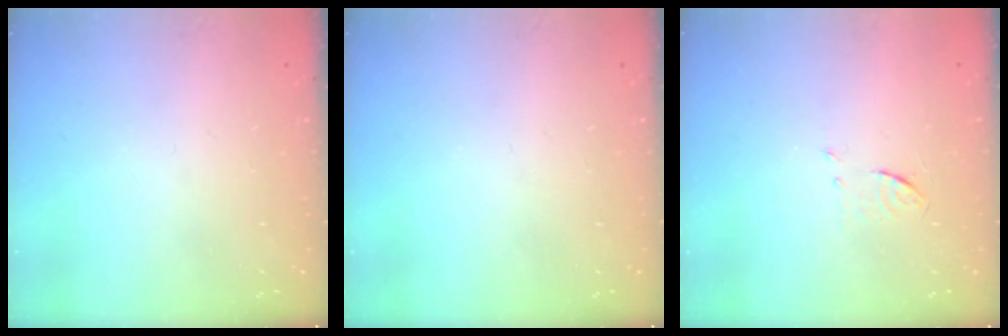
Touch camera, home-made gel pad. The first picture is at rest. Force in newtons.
{"total": 0.0}
{"total": 3.9, "press": 3.6, "slide": 1.4}